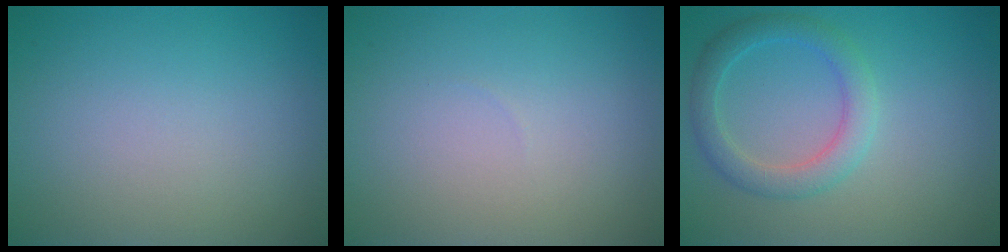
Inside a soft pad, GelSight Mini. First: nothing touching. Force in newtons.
{"total": 0.0}
{"total": 3.2, "press": 3.2, "slide": 0.2}